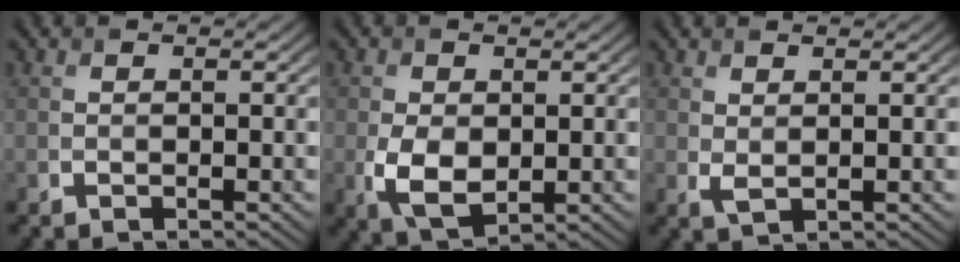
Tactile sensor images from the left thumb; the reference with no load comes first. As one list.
[{"total": 5.1, "force": [-0.5, 3.4, 3.8], "torque": [-0.090, -0.014, -0.004]}, {"total": 1.4, "force": [0.8, 0.5, 1.0], "torque": [-0.029, -0.003, 0.020]}]